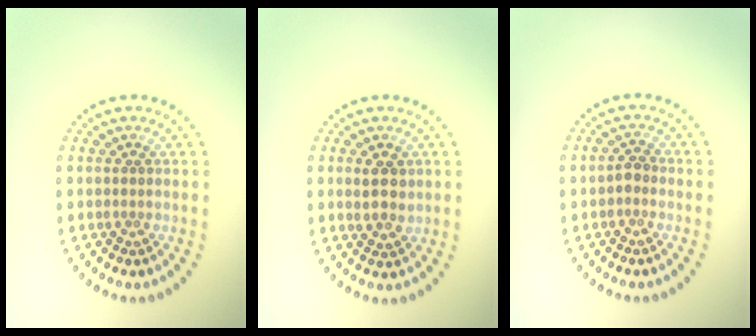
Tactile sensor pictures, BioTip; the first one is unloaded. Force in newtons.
{"total": 2.5, "press": 2.4, "slide": 0.5}
{"total": 1.1, "press": 1.0, "slide": 0.5}